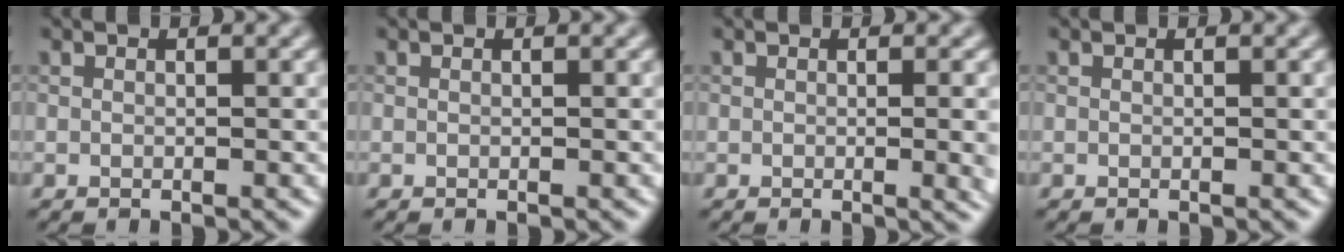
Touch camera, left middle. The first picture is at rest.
{"total": 0.0}
{"total": 3.0, "force": [-0.1, 1.0, 2.8], "torque": [-0.027, -0.003, -0.002]}
{"total": 0.0}